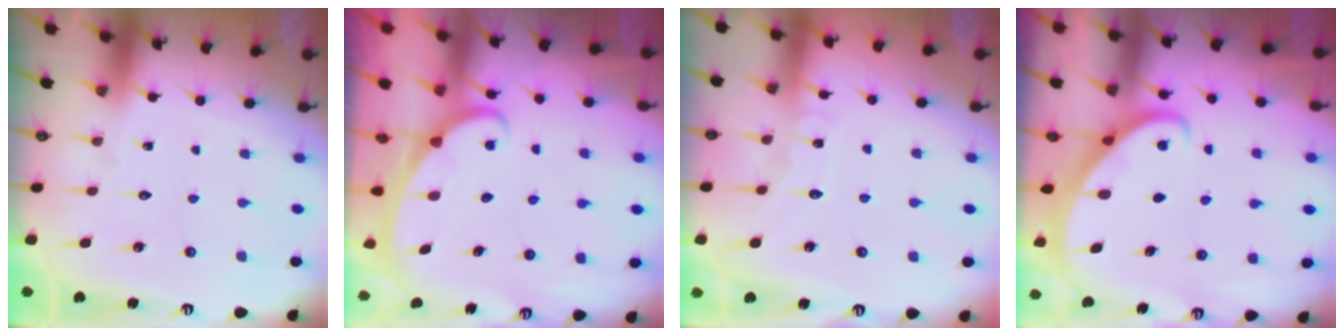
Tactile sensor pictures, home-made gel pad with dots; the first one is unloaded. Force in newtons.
{"total": 2.6, "press": 2.6, "slide": 0.3}
{"total": 5.9, "press": 5.9, "slide": 0.6}
{"total": 2.2, "press": 2.2, "slide": 0.3}